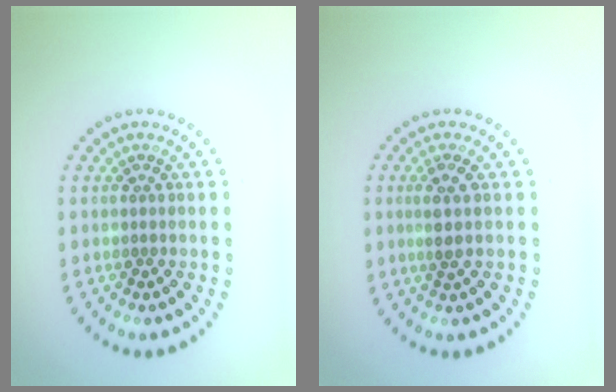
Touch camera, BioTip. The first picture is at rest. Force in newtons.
{"total": 1.8, "press": 1.6, "slide": 0.9}